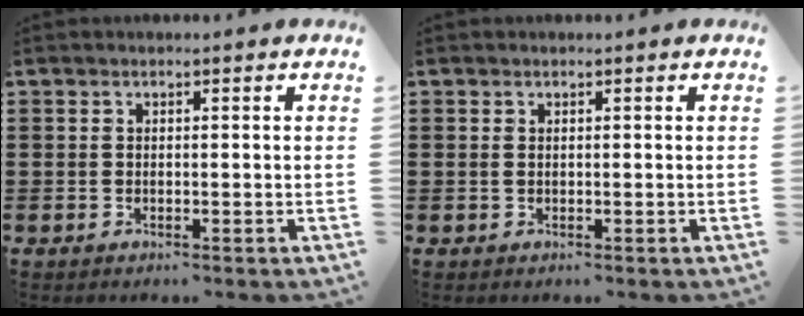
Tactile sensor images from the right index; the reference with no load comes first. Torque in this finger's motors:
{"motor_torque": [-0.15, -0.07, -0.02, 0.00]}